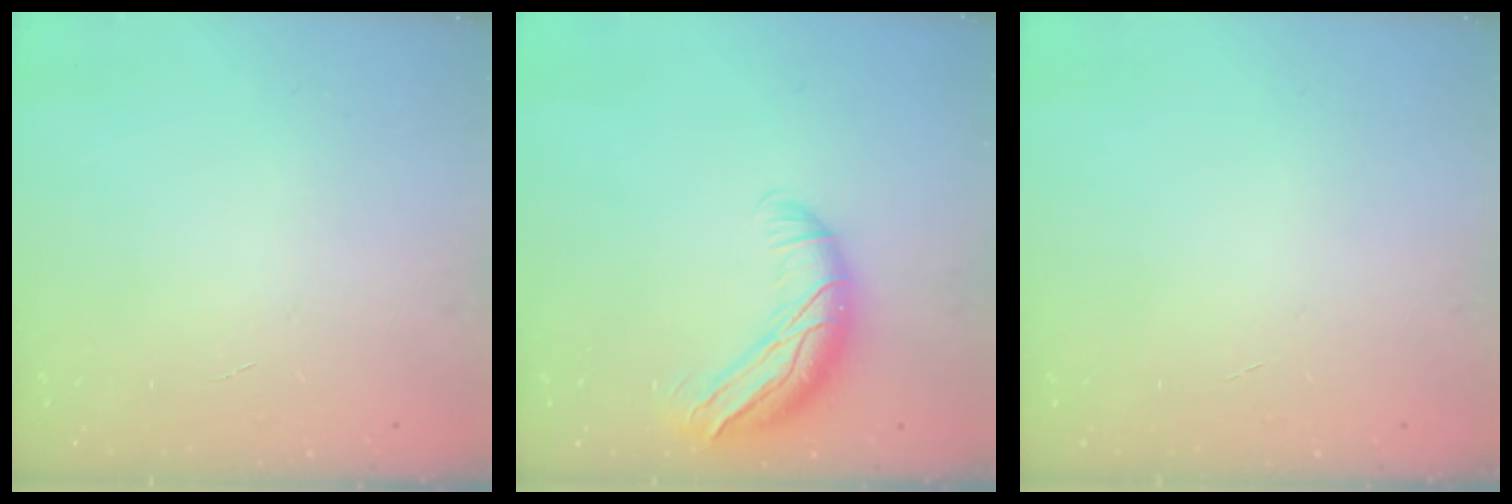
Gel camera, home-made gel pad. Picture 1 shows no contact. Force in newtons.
{"total": 12.3, "press": 11.8, "slide": 3.5}
{"total": 0.0}